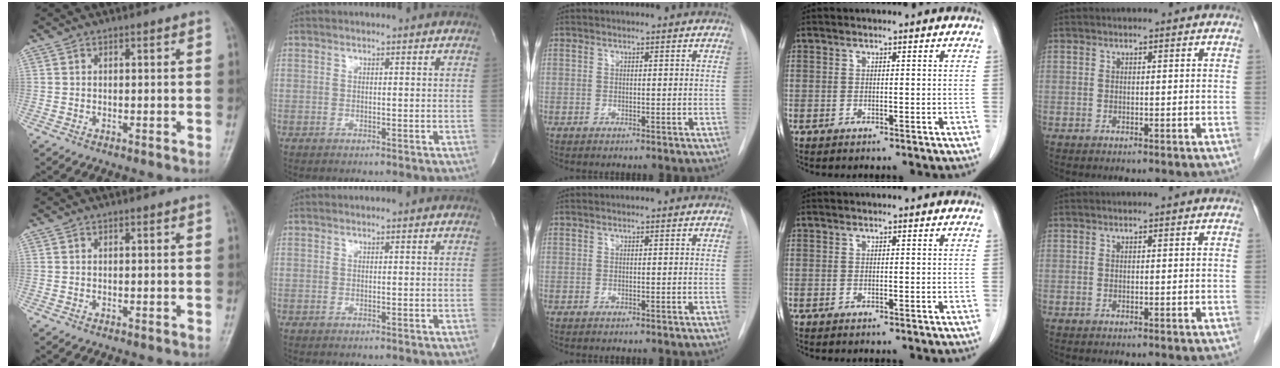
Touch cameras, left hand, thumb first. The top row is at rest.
{}